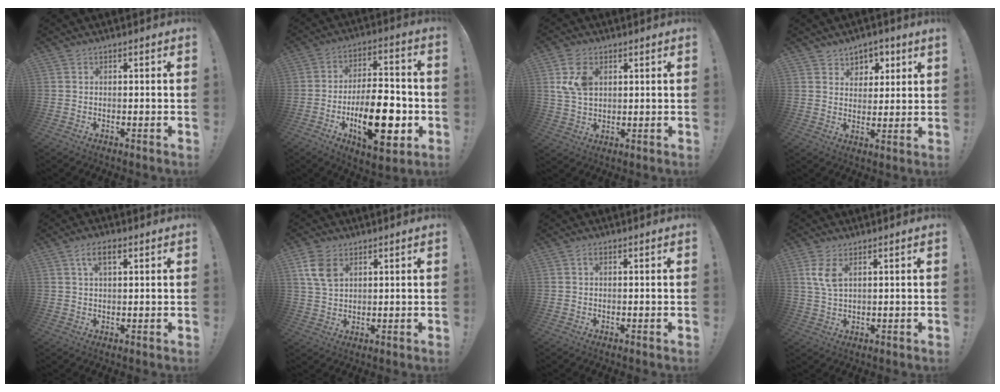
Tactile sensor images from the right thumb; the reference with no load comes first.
{"total": 20.8, "force": [-6.1, 9.4, 17.5], "torque": [-0.275, 0.025, -0.090]}
{"total": 8.9, "force": [3.0, 6.0, 5.8], "torque": [-0.126, -0.001, 0.057]}
{"total": 5.7, "force": [3.8, 4.2, 0.9], "torque": [-0.003, -0.036, 0.069]}
{"total": 5.1, "force": [2.0, 2.3, 4.1], "torque": [-0.067, -0.001, 0.034]}
{"total": 7.8, "force": [3.4, 5.1, 4.9], "torque": [-0.090, -0.002, 0.067]}
{"total": 1.0, "force": [0.3, 0.6, 0.7], "torque": [-0.008, 0.000, 0.004]}
{"total": 5.9, "force": [2.6, 2.8, 4.4], "torque": [-0.080, -0.011, 0.044]}